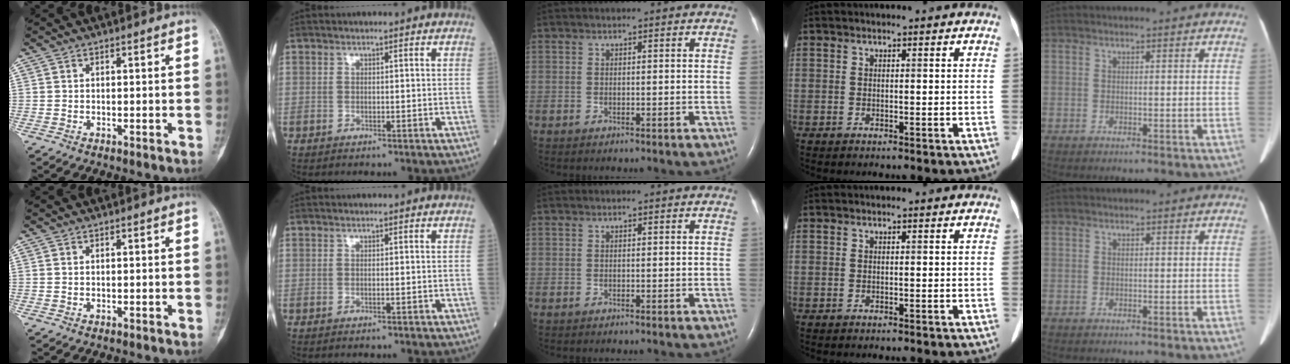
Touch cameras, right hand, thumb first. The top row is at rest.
{}